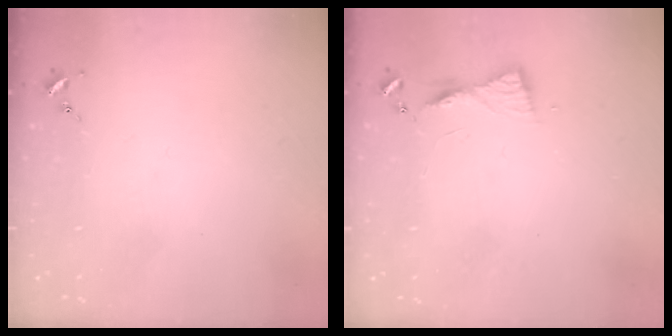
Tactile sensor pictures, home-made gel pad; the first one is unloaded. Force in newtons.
{"total": 5.6, "press": 5.6, "slide": 0.5}